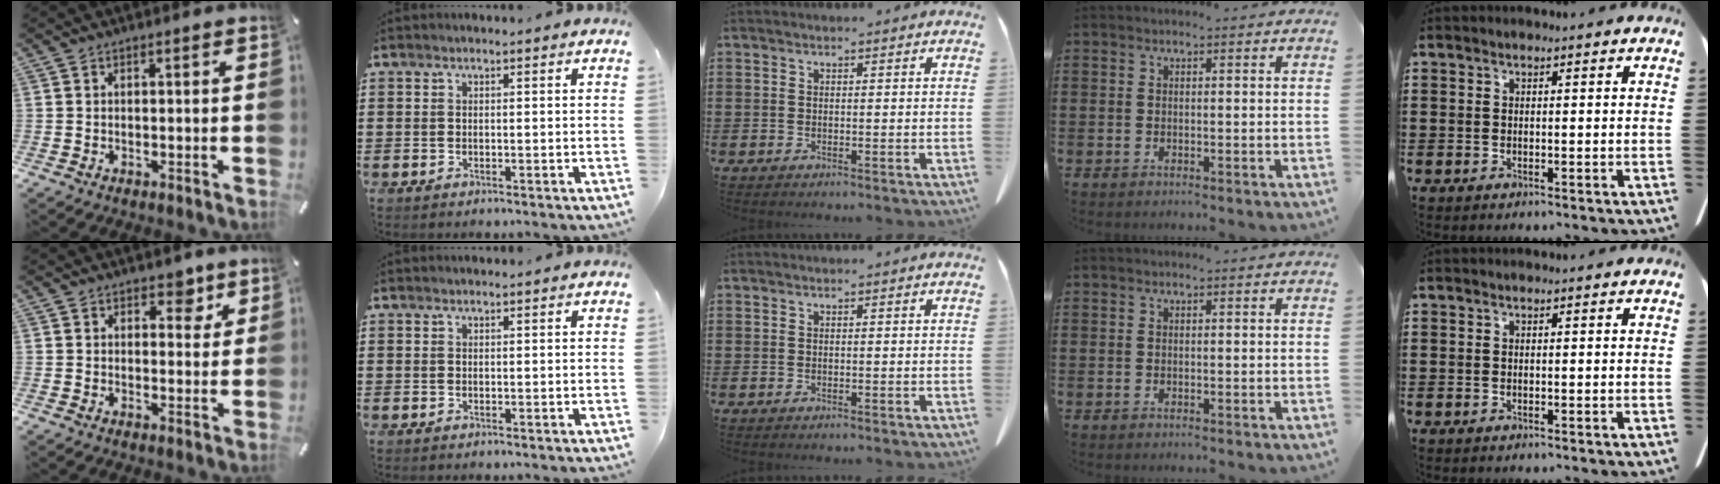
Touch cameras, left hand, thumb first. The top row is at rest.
{"thumb": {"total": 5.5, "force": [3.3, 3.5, 2.8], "torque": [-0.009, -0.018, 0.047]}}